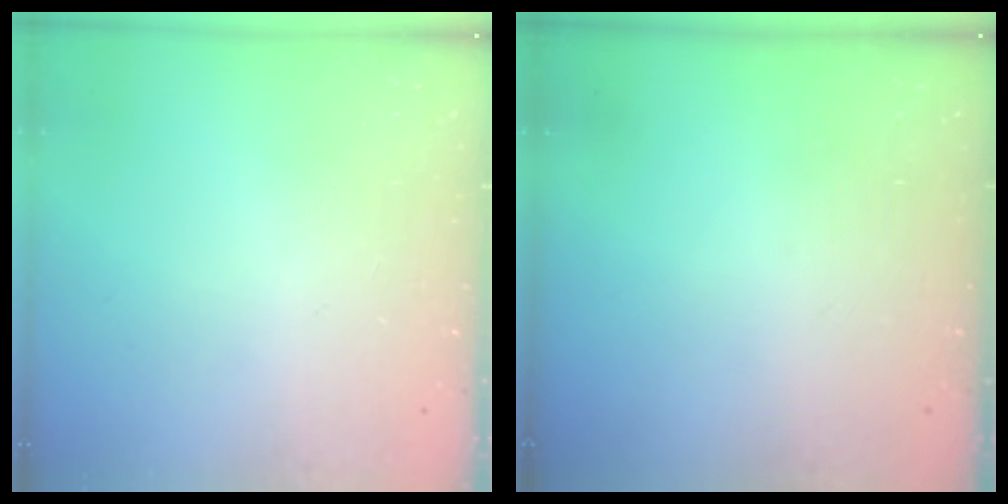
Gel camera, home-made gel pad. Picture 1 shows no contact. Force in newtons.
{"total": 0.0}